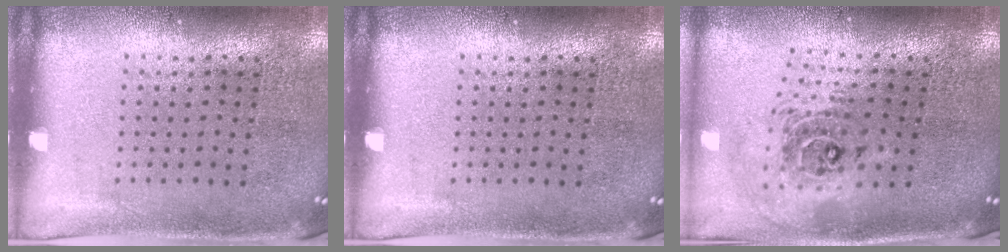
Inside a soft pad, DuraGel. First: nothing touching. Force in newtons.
{"total": 0.0}
{"total": 2.2, "press": 1.7, "slide": 1.5}